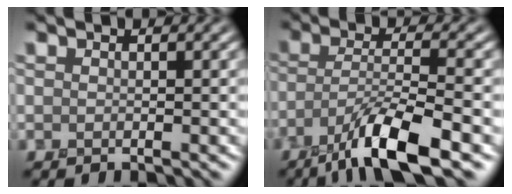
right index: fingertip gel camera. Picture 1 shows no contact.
{"total": 7.2, "force": [-4.4, 1.2, 5.5], "torque": [-0.097, -0.001, -0.088]}